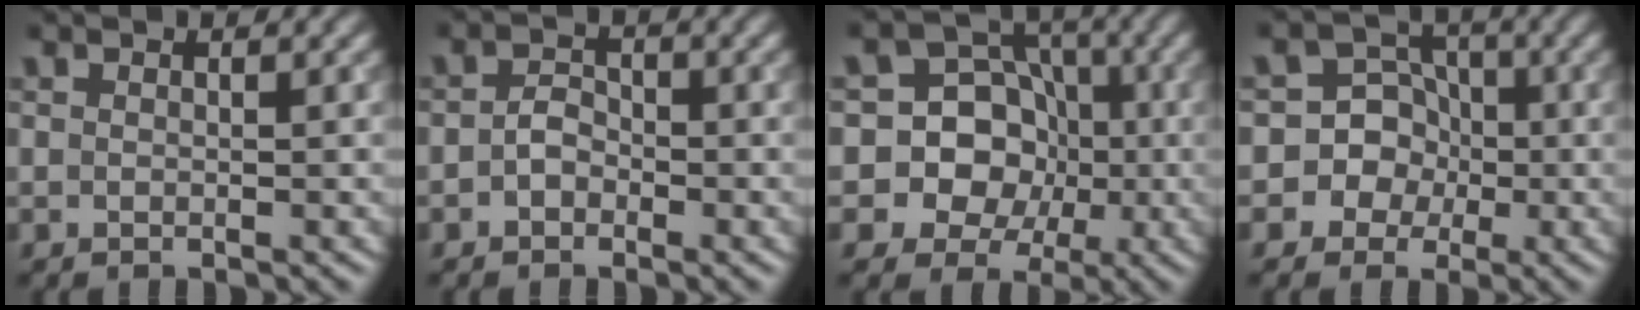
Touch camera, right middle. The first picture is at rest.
{"total": 1.7, "force": [-0.7, 1.3, 1.0], "torque": [-0.019, 0.004, -0.016]}
{"total": 11.7, "force": [-1.8, 10.8, 4.0], "torque": [-0.076, 0.029, -0.057]}
{"total": 8.7, "force": [-2.2, 8.3, 1.5], "torque": [-0.025, 0.018, -0.064]}